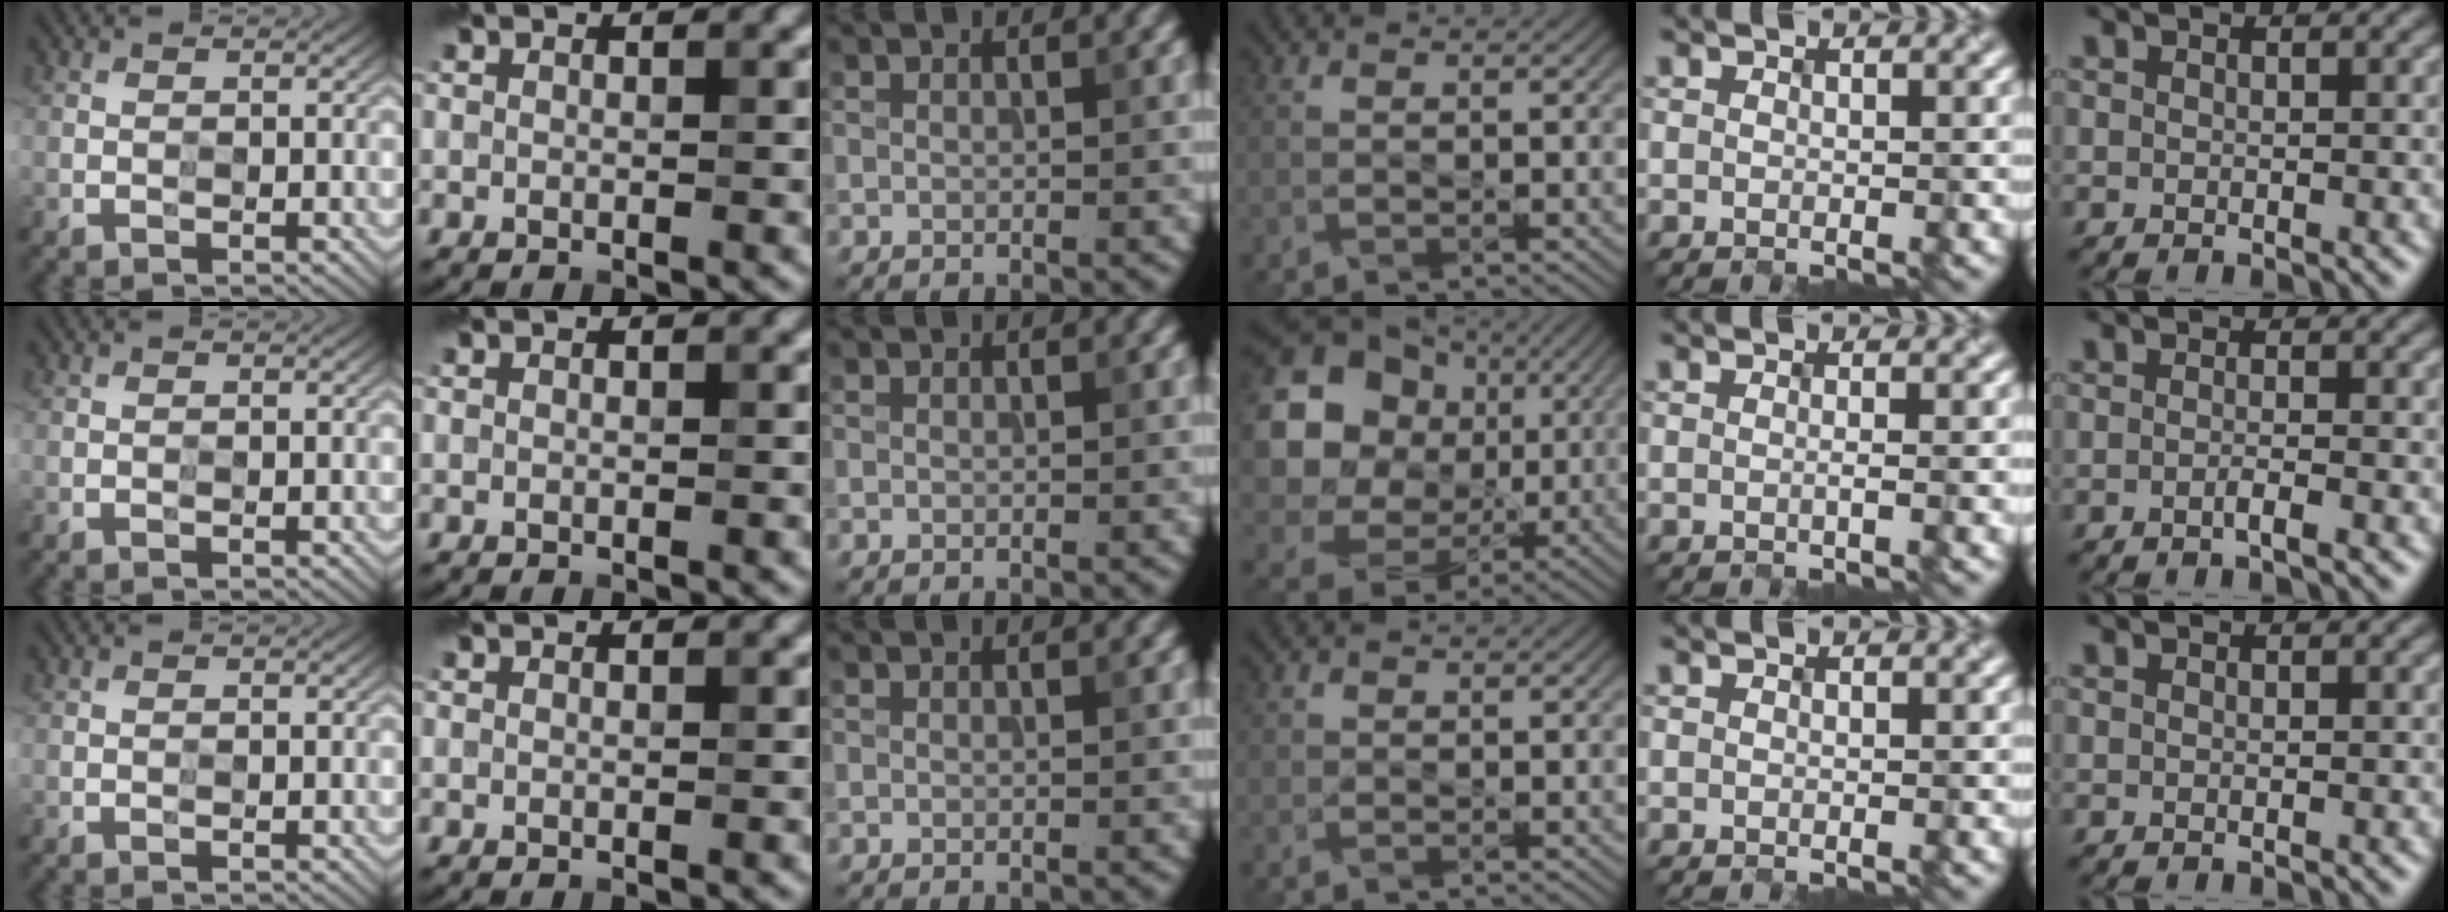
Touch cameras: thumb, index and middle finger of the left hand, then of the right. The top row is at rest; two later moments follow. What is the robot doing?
{"motion": "insert", "object": "file holder"}